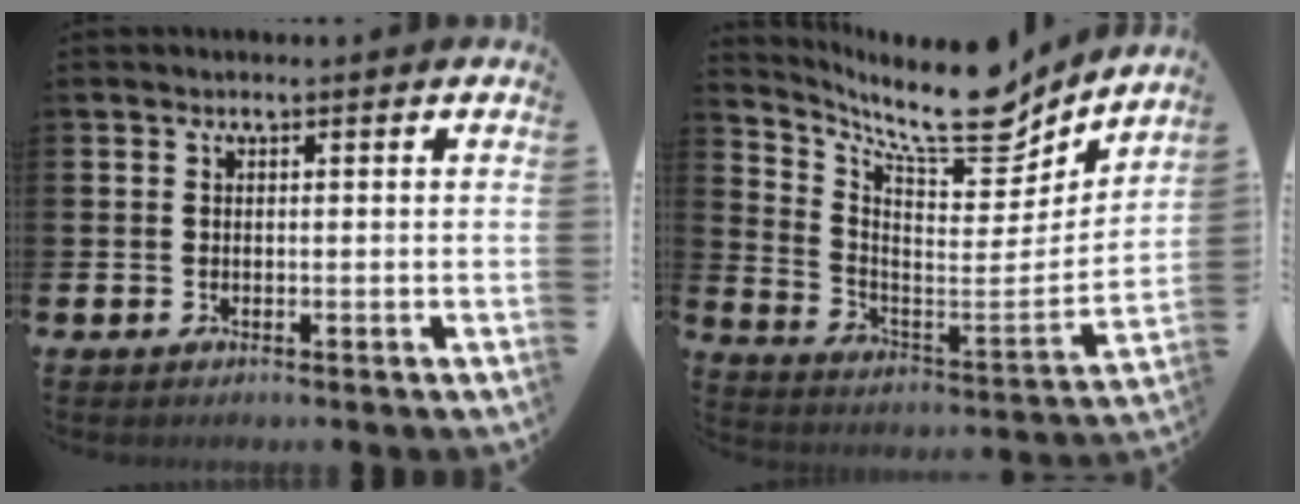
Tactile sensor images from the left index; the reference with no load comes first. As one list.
[{"total": 12.4, "force": [9.9, 3.8, 6.6], "torque": [-0.132, -0.079, 0.160]}]